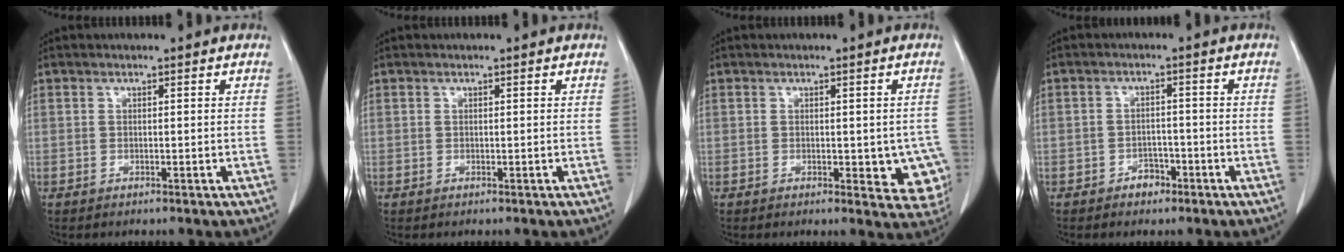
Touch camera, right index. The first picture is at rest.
{"total": 0.0}
{"total": 7.2, "force": [-1.5, 3.3, 6.3], "torque": [-0.052, -0.006, -0.015]}
{"total": 2.7, "force": [-1.7, 1.8, 1.1], "torque": [-0.011, 0.008, -0.022]}